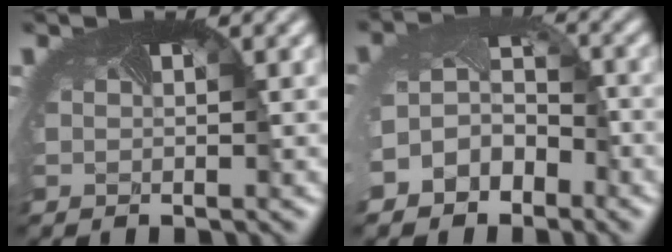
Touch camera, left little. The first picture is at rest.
{"total": 4.5, "force": [-2.6, 3.3, 1.7], "torque": [-0.041, -0.010, -0.049]}